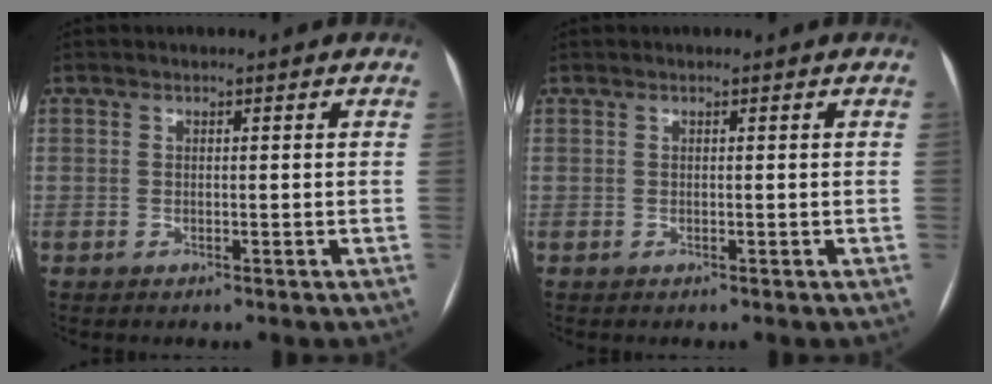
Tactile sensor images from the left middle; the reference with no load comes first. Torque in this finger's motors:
{"motor_torque": [-0.03, 0.15, 0.04, 0.01]}